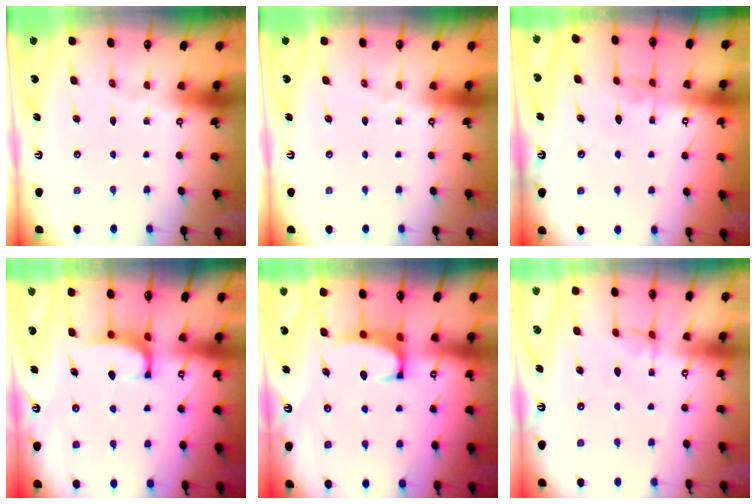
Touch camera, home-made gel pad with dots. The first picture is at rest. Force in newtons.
{"total": 0.0}
{"total": 1.0, "press": 0.7, "slide": 0.7}
{"total": 1.6, "press": 1.5, "slide": 0.5}
{"total": 1.8, "press": 1.7, "slide": 0.4}
{"total": 1.8, "press": 1.7, "slide": 0.5}